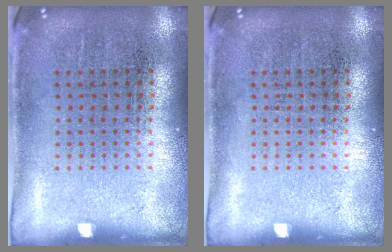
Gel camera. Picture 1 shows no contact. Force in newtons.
{"total": 0.0}